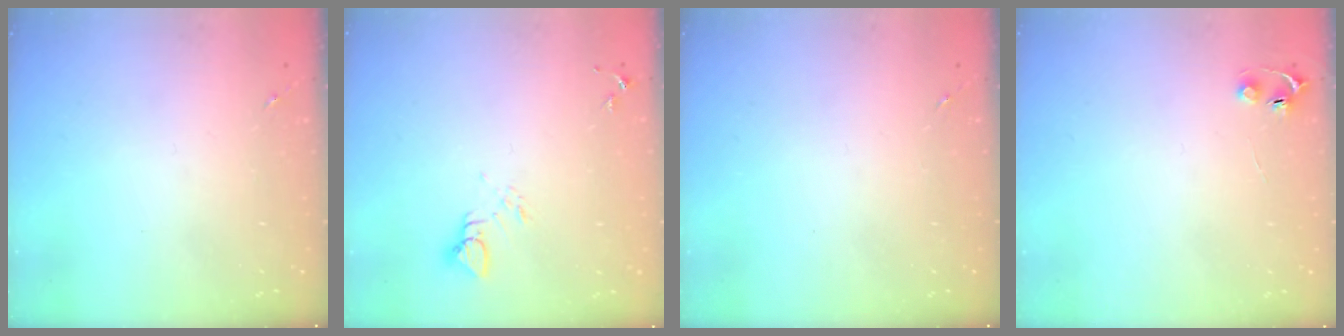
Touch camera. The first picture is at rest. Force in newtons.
{"total": 3.7, "press": 3.7, "slide": 0.1}
{"total": 0.0}
{"total": 4.0, "press": 4.0, "slide": 0.5}